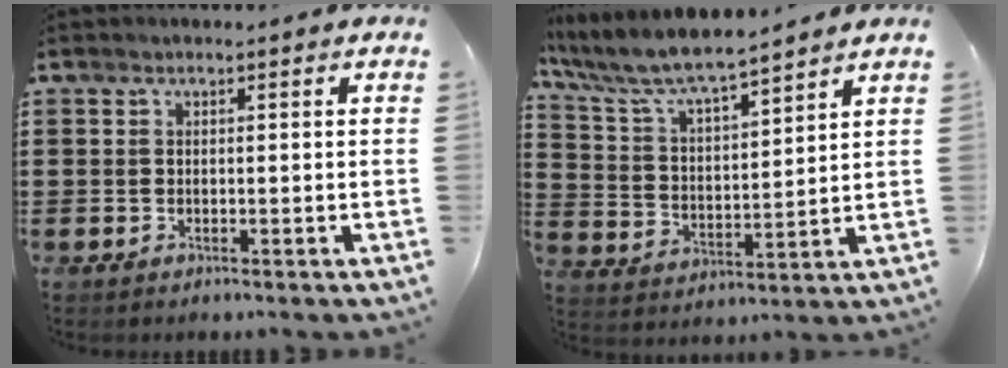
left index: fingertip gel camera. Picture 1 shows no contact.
{"total": 6.9, "force": [6.3, 0.9, 2.8], "torque": [-0.083, -0.036, 0.105]}